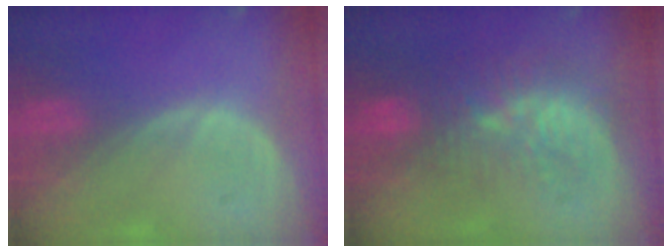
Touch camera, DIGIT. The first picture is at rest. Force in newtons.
{"total": 9.7, "press": 9.1, "slide": 3.6}